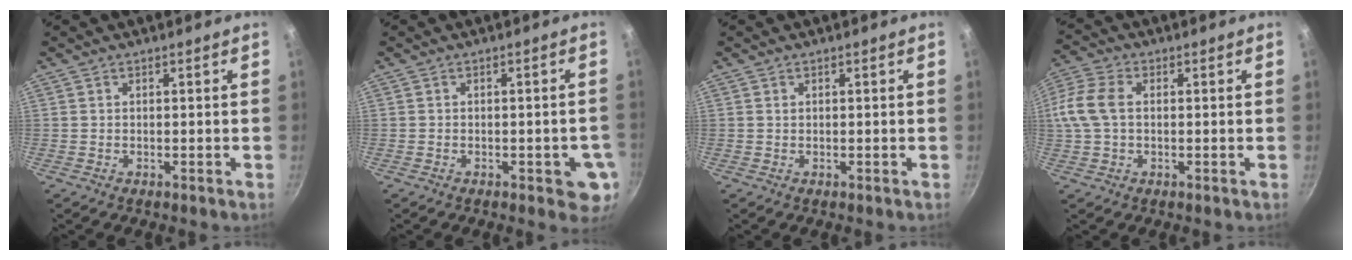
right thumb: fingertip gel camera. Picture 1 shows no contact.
{"total": 5.8, "force": [-1.7, 2.6, 4.9], "torque": [-0.038, 0.004, -0.020]}
{"total": 0.0}
{"total": 10.6, "force": [0.8, 7.0, 7.9], "torque": [-0.174, 0.021, 0.004]}